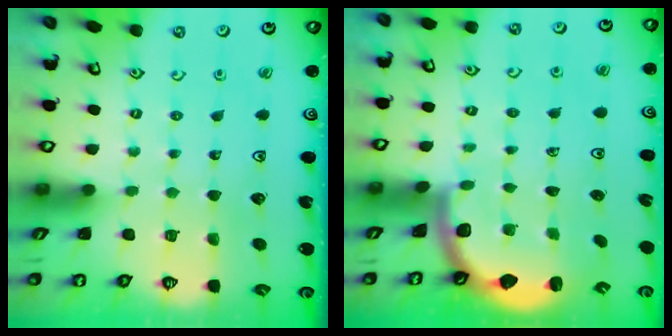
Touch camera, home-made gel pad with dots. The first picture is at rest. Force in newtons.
{"total": 1.8, "press": 1.8, "slide": 0.1}